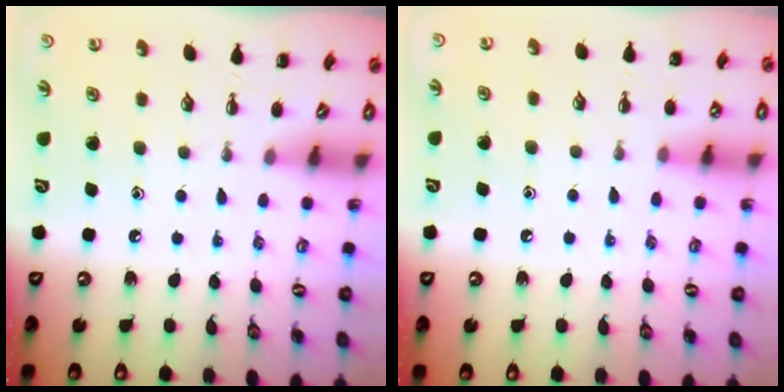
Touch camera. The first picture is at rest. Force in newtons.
{"total": 6.6, "press": 6.2, "slide": 2.2}